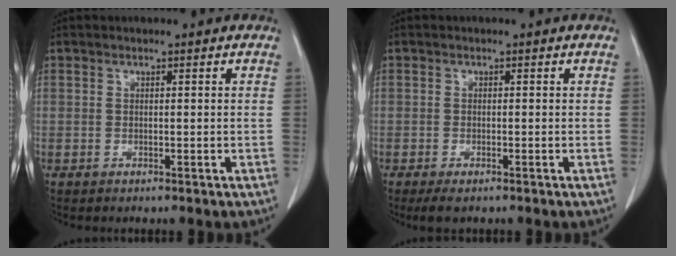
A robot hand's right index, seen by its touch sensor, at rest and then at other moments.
{"total": 2.4, "force": [-1.7, 0.8, 1.5], "torque": [-0.032, -0.006, -0.023]}